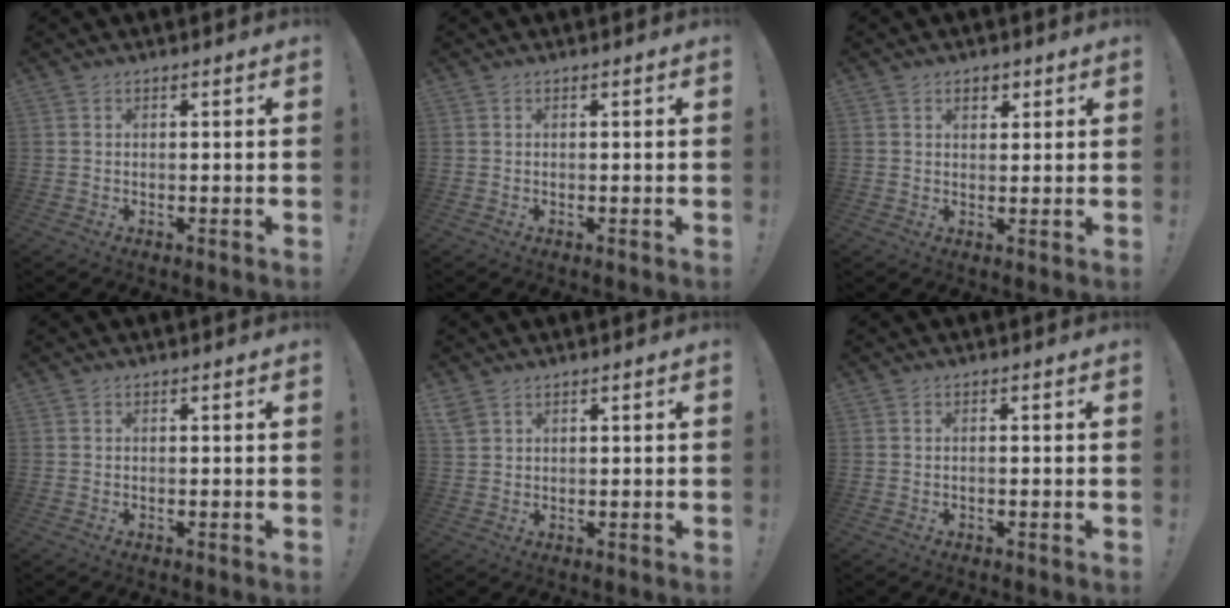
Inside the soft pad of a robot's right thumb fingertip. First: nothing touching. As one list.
[{"total": 0.0}, {"total": 3.2, "force": [1.5, 2.1, 1.9], "torque": [-0.027, 0.001, 0.025]}, {"total": 0.0}, {"total": 3.1, "force": [2.0, 2.0, 1.2], "torque": [-0.023, -0.005, 0.042]}, {"total": 0.7, "force": [-0.5, -0.2, 0.4], "torque": [-0.016, 0.001, -0.007]}]